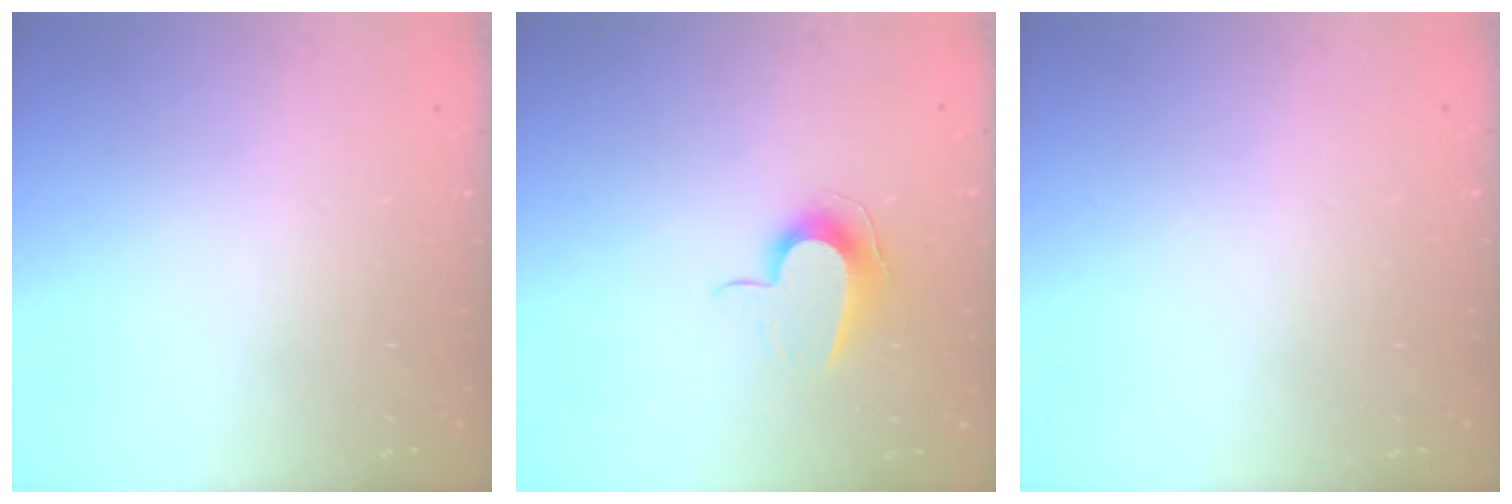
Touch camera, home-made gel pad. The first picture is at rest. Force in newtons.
{"total": 9.8, "press": 9.8, "slide": 0.1}
{"total": 0.0}